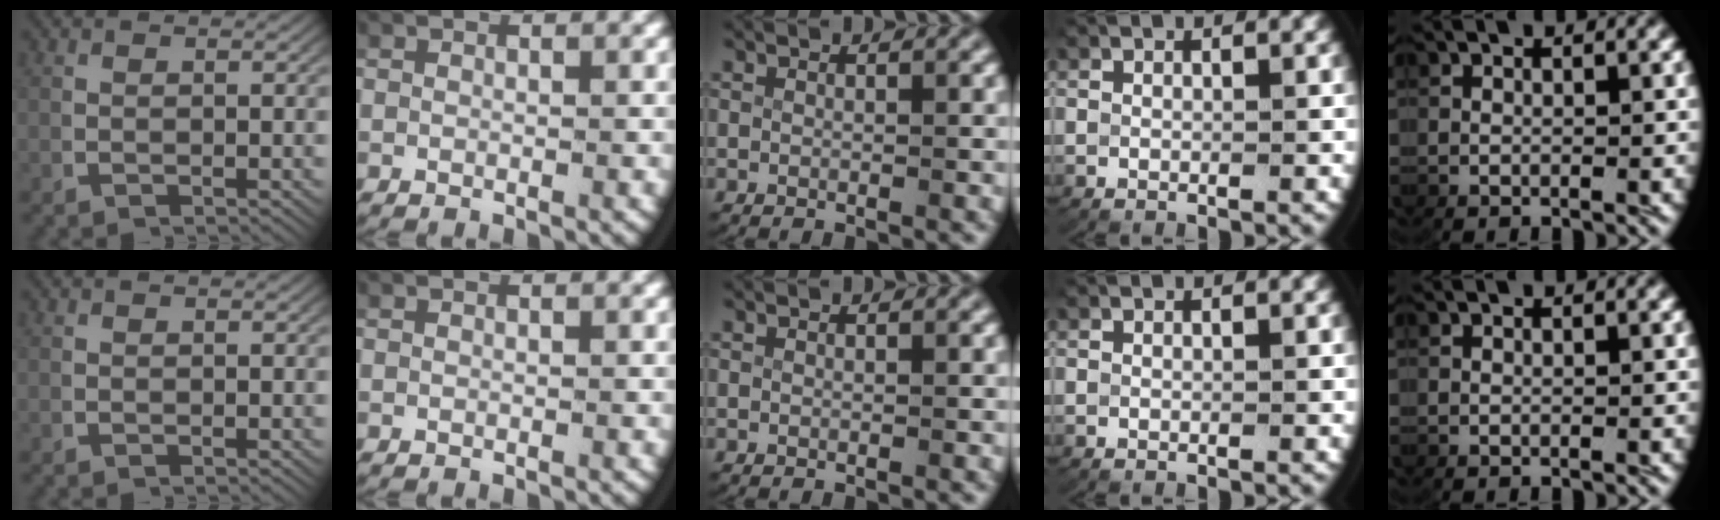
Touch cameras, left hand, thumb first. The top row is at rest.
{}